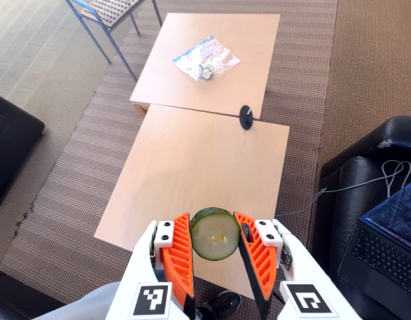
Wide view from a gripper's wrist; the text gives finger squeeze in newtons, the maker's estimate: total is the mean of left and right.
{"total": 10.8, "left": 10.3, "right": 11.3}